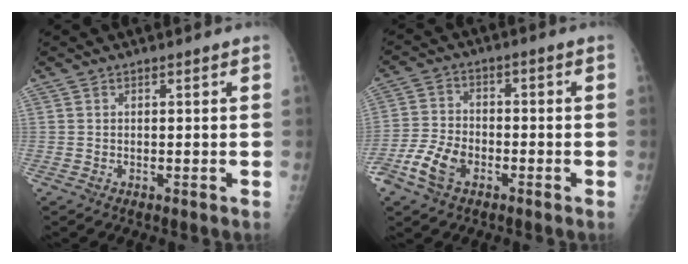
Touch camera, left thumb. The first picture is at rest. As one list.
[{"total": 8.7, "force": [-4.4, 5.4, 5.2], "torque": [-0.105, 0.018, -0.085]}]